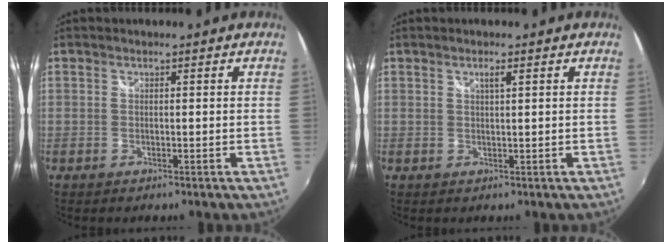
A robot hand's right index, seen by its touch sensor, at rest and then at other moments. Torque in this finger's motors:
{"motor_torque": [0.07, 0.04, 0.01, 0.03]}